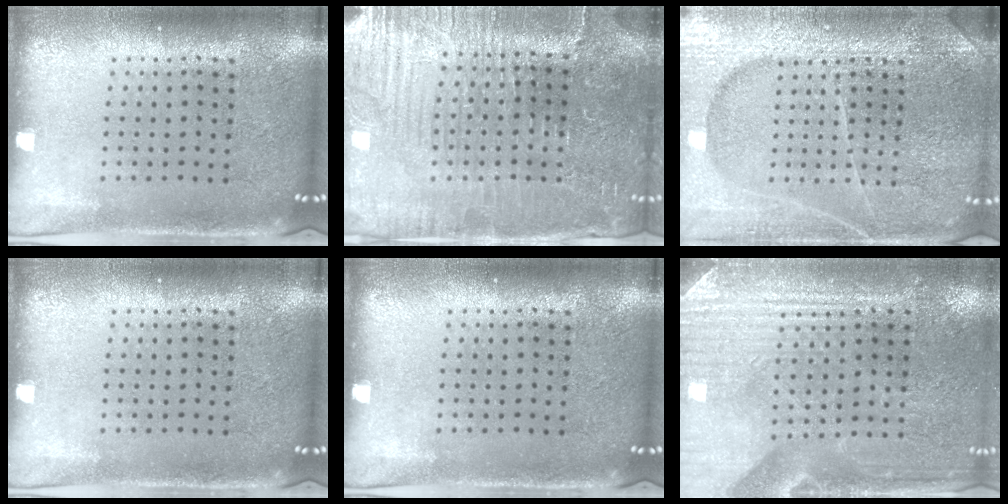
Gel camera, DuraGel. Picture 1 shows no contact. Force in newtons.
{"total": 4.4, "press": 4.2, "slide": 1.3}
{"total": 6.6, "press": 6.5, "slide": 0.9}
{"total": 0.0}
{"total": 0.0}
{"total": 3.2, "press": 3.1, "slide": 0.7}